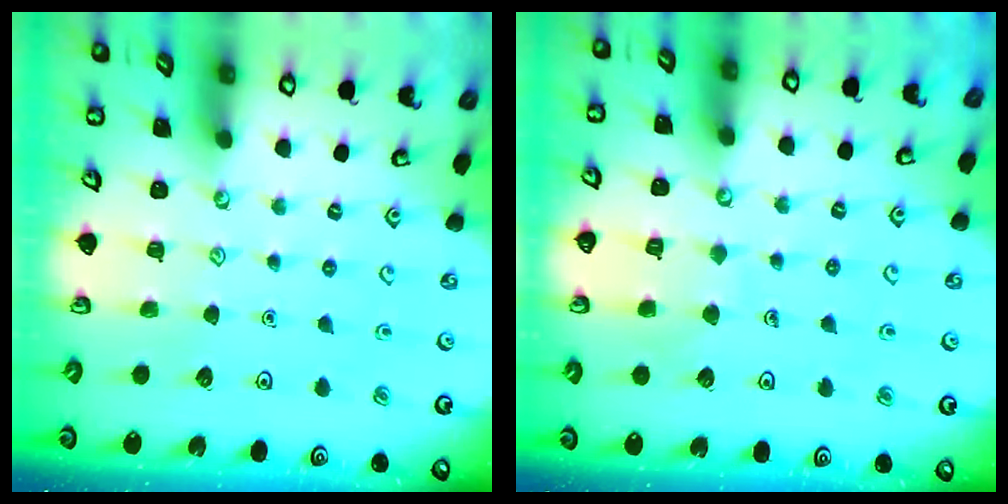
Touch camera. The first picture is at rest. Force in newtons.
{"total": 5.2, "press": 5.2, "slide": 0.4}